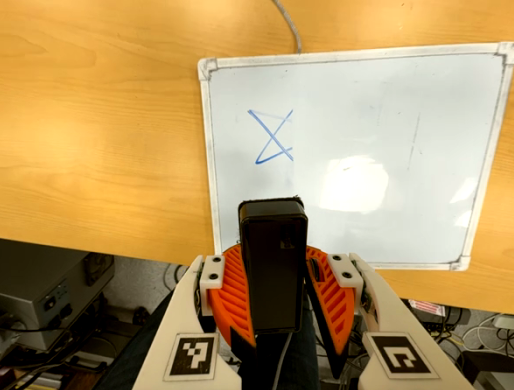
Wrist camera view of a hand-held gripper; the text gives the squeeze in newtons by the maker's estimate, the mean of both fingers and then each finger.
{"total": 9.6, "left": 10.2, "right": 9.1}